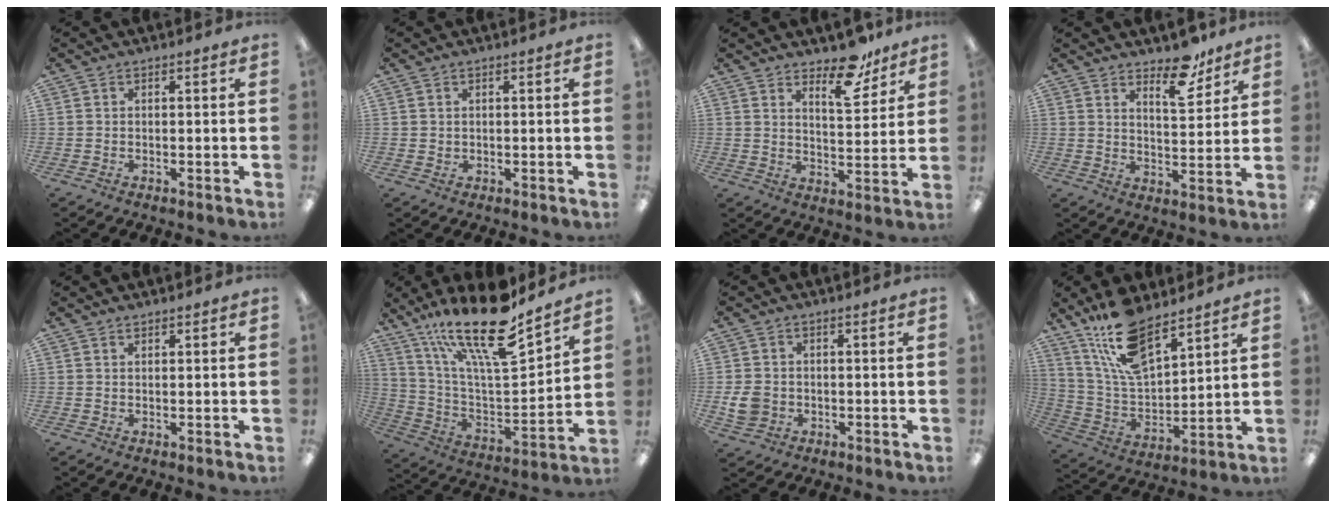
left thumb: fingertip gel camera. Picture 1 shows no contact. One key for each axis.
{"total": 0.7, "fx": 0.6, "fy": 0.4, "fz": 0.0, "tx": -0.001, "ty": 0.001, "tz": 0.011}
{"total": 10.6, "fx": 8.2, "fy": 4.2, "fz": 5.4, "tx": -0.056, "ty": -0.055, "tz": 0.138}
{"total": 9.4, "fx": 7.2, "fy": 3.6, "fz": 4.7, "tx": -0.049, "ty": -0.047, "tz": 0.121}
{"total": 0.9, "fx": 0.8, "fy": 0.3, "fz": 0.2, "tx": -0.004, "ty": -0.001, "tz": 0.016}
{"total": 23.6, "fx": 16.8, "fy": 6.6, "fz": 15.1, "tx": -0.268, "ty": -0.115, "tz": 0.283}
{"total": 5.1, "fx": -0.4, "fy": 4.4, "fz": 2.6, "tx": -0.050, "ty": 0.003, "tz": -0.007}
{"total": 16.1, "fx": 11.8, "fy": 6.3, "fz": 8.9, "tx": -0.192, "ty": -0.051, "tz": 0.216}